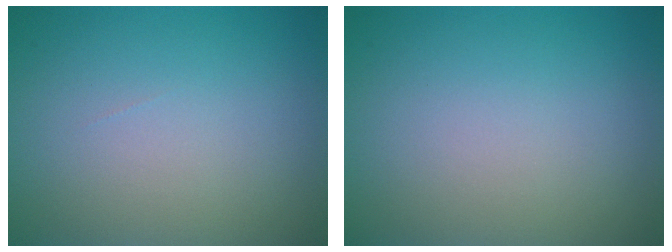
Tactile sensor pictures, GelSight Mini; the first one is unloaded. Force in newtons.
{"total": 0.0}